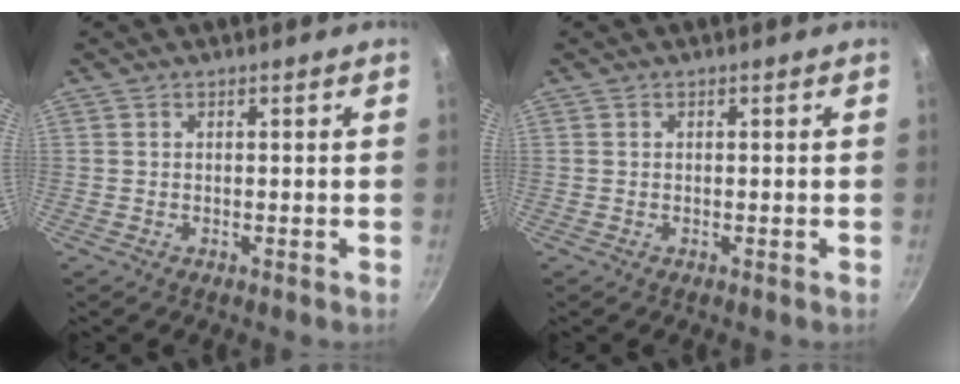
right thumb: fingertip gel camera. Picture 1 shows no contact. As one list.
[{"total": 0.0}]